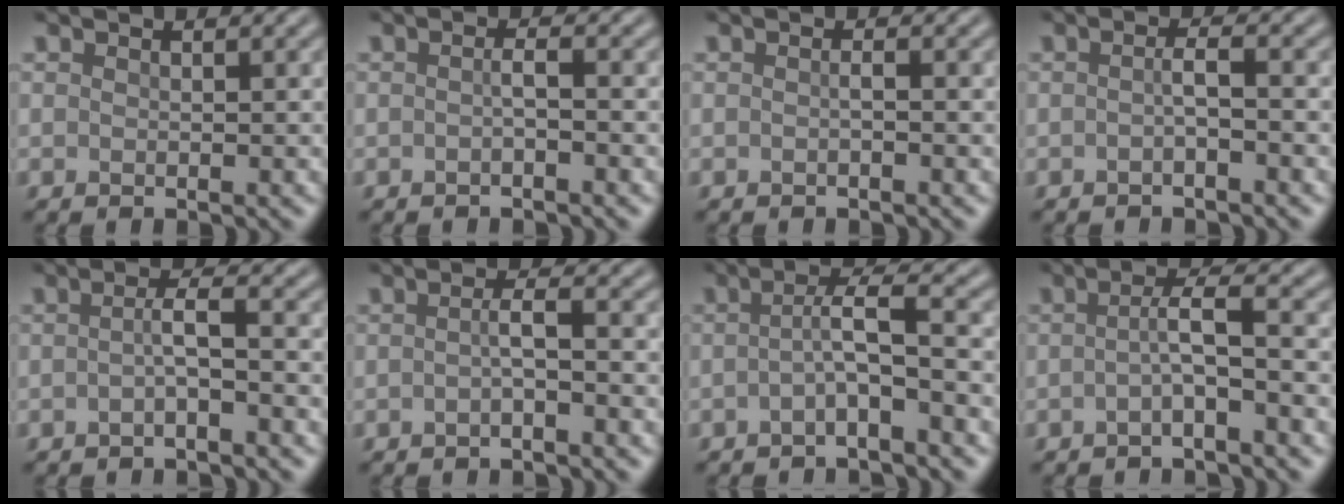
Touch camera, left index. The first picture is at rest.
{"total": 1.1, "force": [-0.4, 0.1, 1.0], "torque": [-0.018, 0.002, -0.008]}
{"total": 0.6, "force": [-0.2, 0.1, 0.6], "torque": [-0.012, 0.001, -0.004]}
{"total": 1.4, "force": [-0.5, 0.2, 1.3], "torque": [-0.024, 0.003, -0.010]}
{"total": 2.0, "force": [-0.6, 0.2, 1.9], "torque": [-0.039, 0.005, -0.015]}
{"total": 1.7, "force": [-0.5, 0.2, 1.6], "torque": [-0.032, 0.003, -0.011]}
{"total": 3.0, "force": [-0.8, 0.3, 2.9], "torque": [-0.053, 0.012, -0.023]}
{"total": 2.7, "force": [-0.7, 0.2, 2.5], "torque": [-0.048, 0.008, -0.019]}